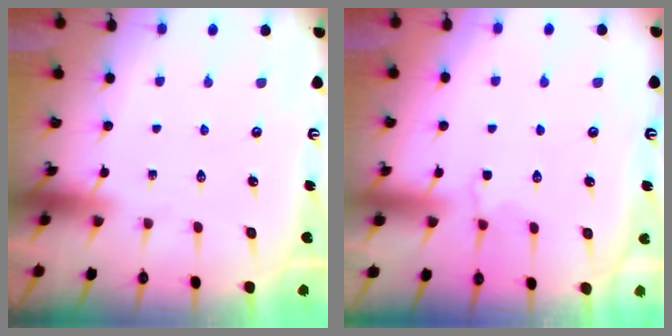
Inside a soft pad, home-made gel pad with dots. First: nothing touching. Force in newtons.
{"total": 3.1, "press": 2.6, "slide": 1.6}